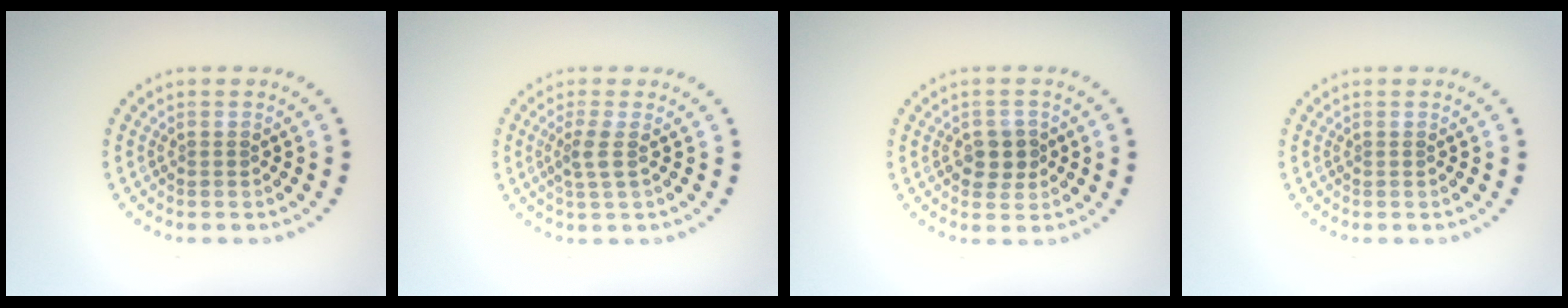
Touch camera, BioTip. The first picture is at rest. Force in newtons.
{"total": 1.8, "press": 1.4, "slide": 1.1}
{"total": 2.5, "press": 2.4, "slide": 0.8}
{"total": 0.0}